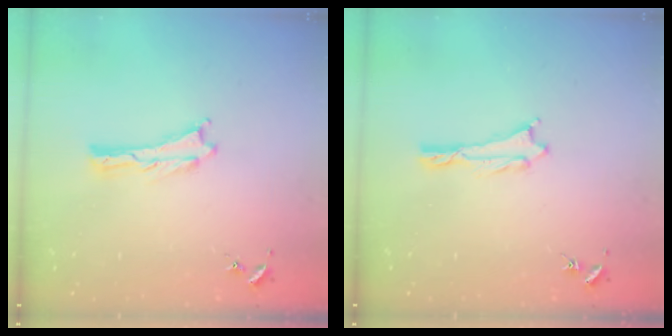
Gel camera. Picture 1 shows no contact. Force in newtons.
{"total": 0.7, "press": 0.7, "slide": 0.1}